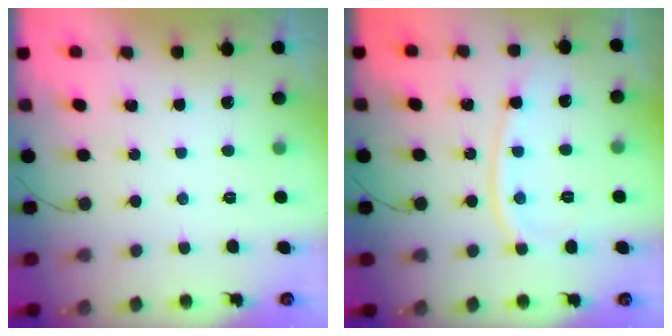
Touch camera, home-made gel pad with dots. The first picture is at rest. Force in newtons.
{"total": 10.0, "press": 10.0, "slide": 1.1}